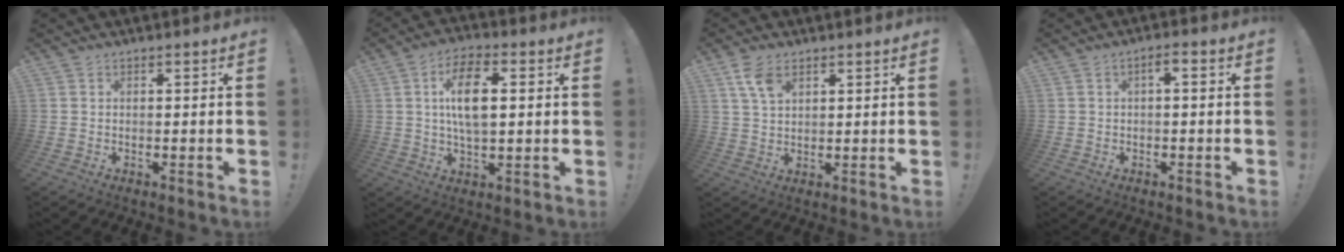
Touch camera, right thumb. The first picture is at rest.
{"total": 12.3, "force": [2.4, 6.2, 10.4], "torque": [-0.180, 0.006, 0.039]}
{"total": 6.4, "force": [3.6, 3.4, 4.1], "torque": [-0.069, -0.012, 0.067]}
{"total": 2.2, "force": [-0.8, 0.5, 2.0], "torque": [-0.037, 0.008, -0.015]}